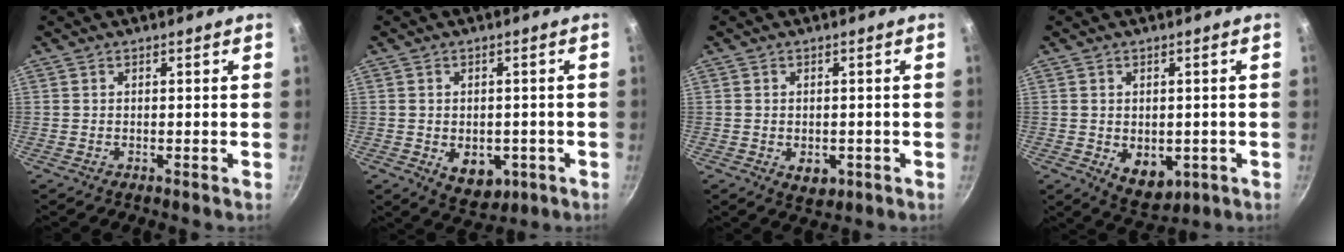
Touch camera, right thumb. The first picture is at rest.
{"total": 7.7, "force": [-2.1, 5.4, 5.1], "torque": [-0.045, -0.001, -0.016]}
{"total": 4.1, "force": [-1.1, 2.8, 2.7], "torque": [-0.031, 0.000, -0.008]}
{"total": 7.4, "force": [-1.4, 5.1, 5.1], "torque": [-0.051, -0.008, -0.002]}